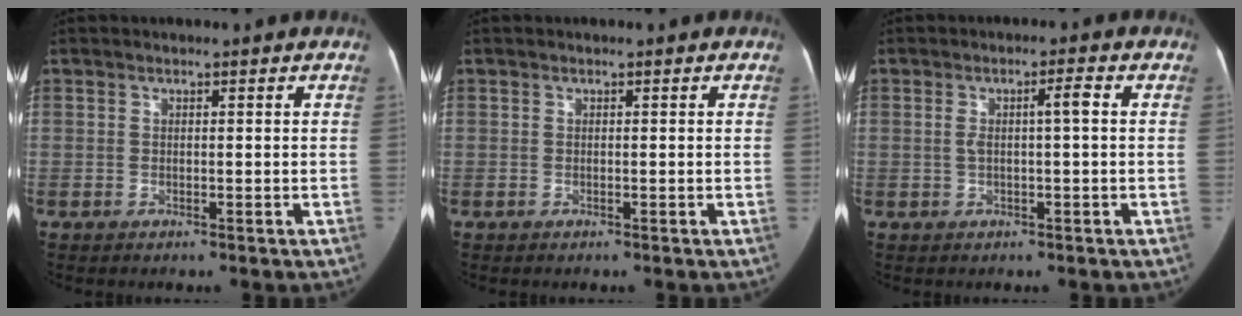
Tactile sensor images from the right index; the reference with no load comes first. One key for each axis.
{"total": 0.0}
{"total": 3.6, "fx": 0.3, "fy": 0.5, "fz": 3.5, "tx": -0.066, "ty": 0.015, "tz": 0.007}